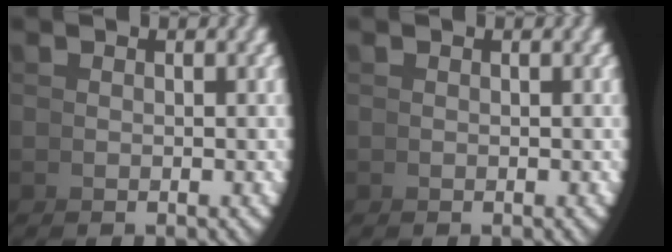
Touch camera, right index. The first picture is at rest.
{"total": 0.0}